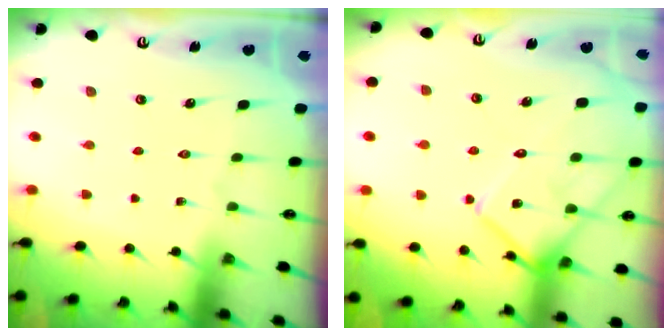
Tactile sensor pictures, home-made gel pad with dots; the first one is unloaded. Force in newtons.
{"total": 13.8, "press": 13.8, "slide": 1.0}